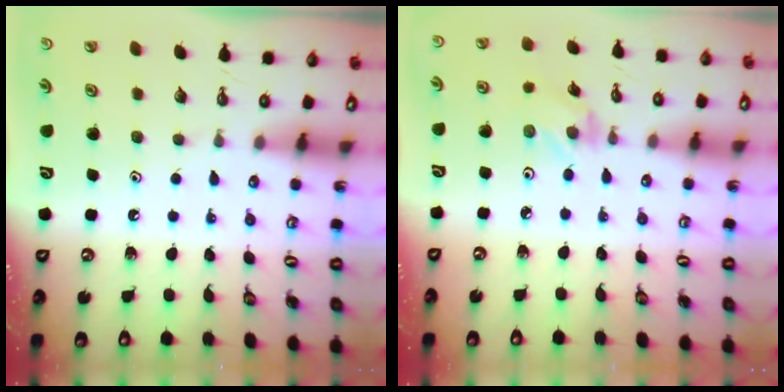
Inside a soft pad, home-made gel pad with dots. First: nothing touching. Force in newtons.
{"total": 1.2, "press": 1.2, "slide": 0.2}